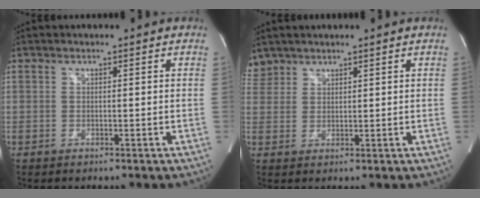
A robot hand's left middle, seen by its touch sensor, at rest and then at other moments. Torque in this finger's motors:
{"motor_torque": [0.20, -0.34, -0.02, -0.05]}